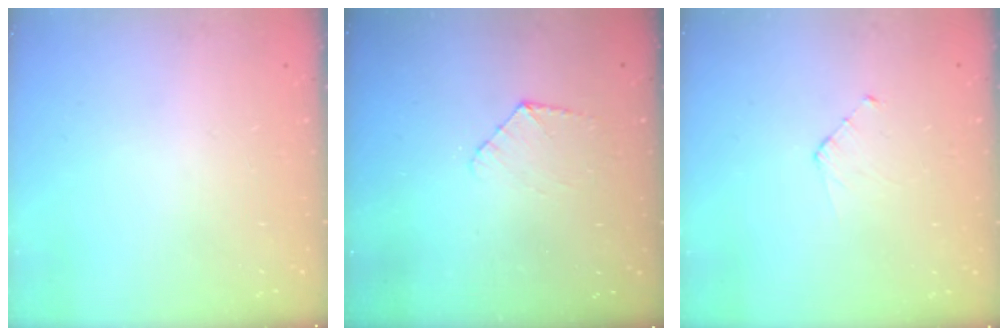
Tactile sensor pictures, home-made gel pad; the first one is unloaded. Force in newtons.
{"total": 5.3, "press": 5.2, "slide": 0.5}
{"total": 3.6, "press": 3.6, "slide": 0.3}